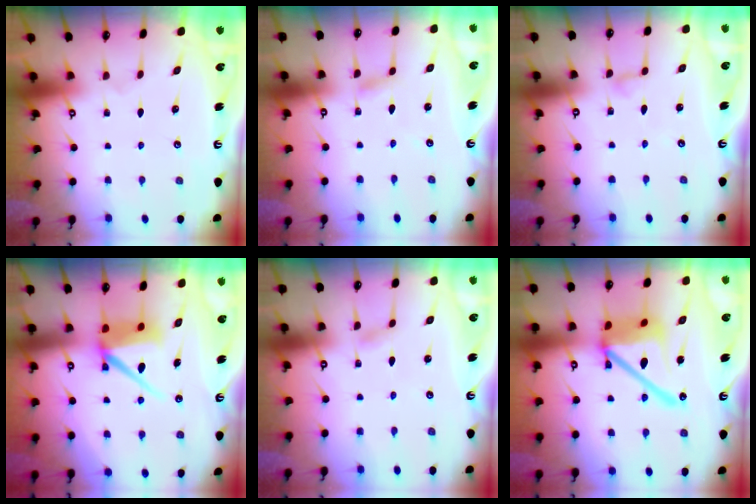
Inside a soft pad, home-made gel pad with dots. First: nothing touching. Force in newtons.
{"total": 3.3, "press": 3.2, "slide": 0.3}
{"total": 3.6, "press": 3.6, "slide": 0.4}
{"total": 8.6, "press": 8.5, "slide": 1.2}
{"total": 2.4, "press": 2.3, "slide": 0.3}
{"total": 19.2, "press": 19.1, "slide": 2.4}